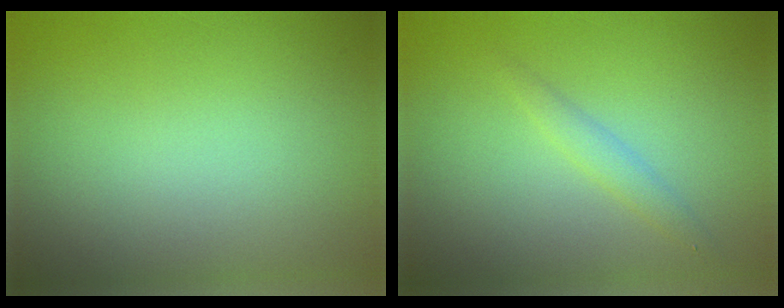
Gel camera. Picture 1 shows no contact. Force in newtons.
{"total": 1.4, "press": 1.4, "slide": 0.0}